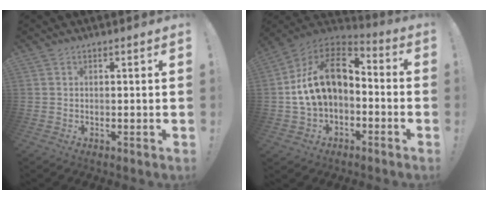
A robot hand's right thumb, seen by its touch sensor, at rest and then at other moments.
{"total": 17.1, "force": [2.4, 11.4, 12.5], "torque": [-0.192, 0.009, 0.051]}